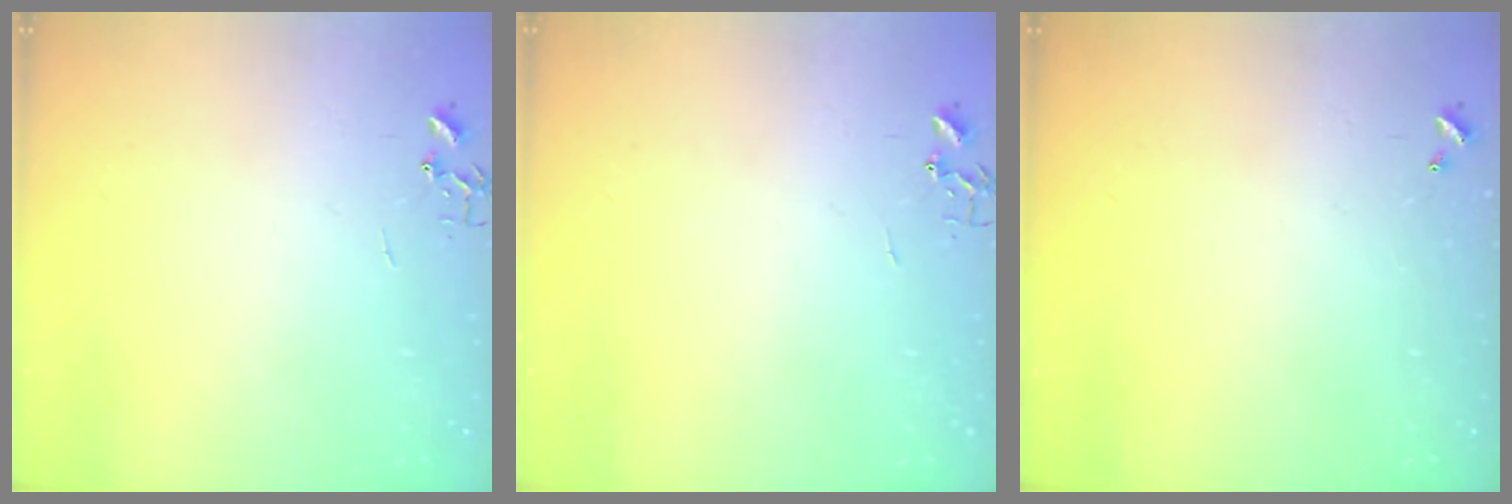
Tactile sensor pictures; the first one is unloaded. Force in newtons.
{"total": 0.0}
{"total": 0.0}